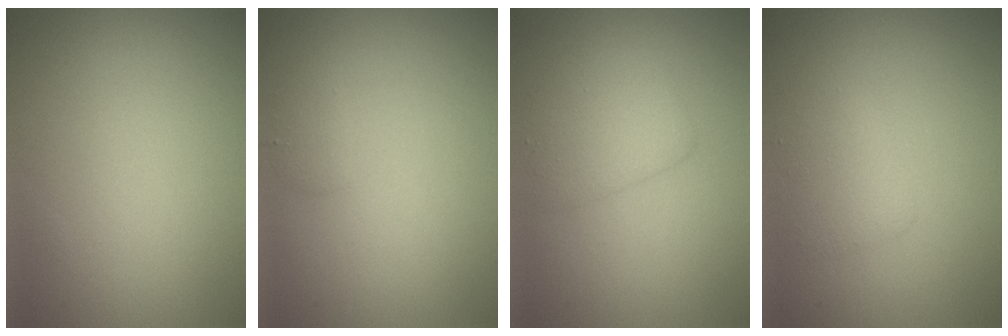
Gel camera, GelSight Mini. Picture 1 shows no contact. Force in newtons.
{"total": 1.0, "press": 0.9, "slide": 0.1}
{"total": 2.6, "press": 2.6, "slide": 0.1}
{"total": 1.8, "press": 1.8, "slide": 0.1}